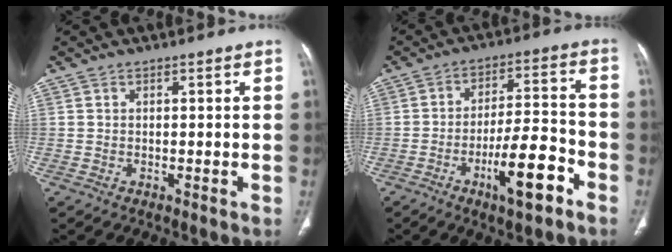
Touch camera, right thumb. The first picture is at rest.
{"total": 12.0, "force": [-6.0, 3.3, 9.9], "torque": [-0.153, 0.039, -0.095]}